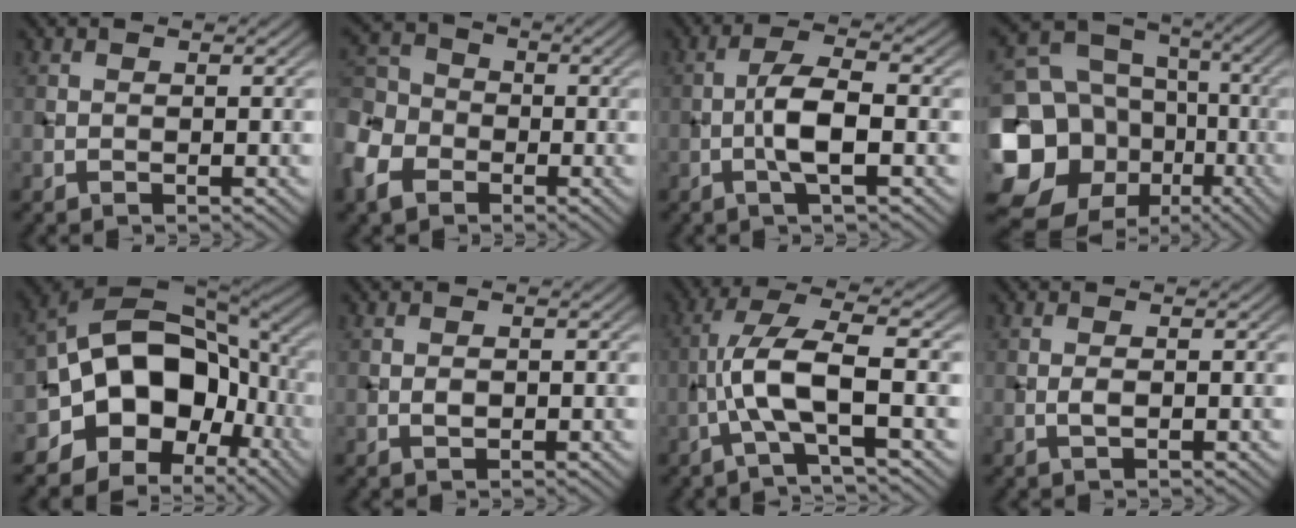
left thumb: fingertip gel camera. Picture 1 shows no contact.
{"total": 8.5, "force": [-4.2, 6.3, 3.9], "torque": [-0.120, -0.010, -0.107]}
{"total": 5.0, "force": [-1.1, 1.2, 4.7], "torque": [-0.093, 0.013, -0.029]}
{"total": 18.9, "force": [-4.0, 16.3, 8.8], "torque": [-0.230, -0.021, -0.071]}
{"total": 16.3, "force": [-3.7, 12.2, 10.2], "torque": [-0.181, -0.010, -0.067]}
{"total": 1.0, "force": [0.0, 0.7, 0.7], "torque": [-0.011, 0.001, 0.000]}
{"total": 7.5, "force": [-1.7, 1.7, 7.1], "torque": [-0.142, 0.020, -0.043]}
{"total": 1.1, "force": [-0.1, 0.4, 1.0], "torque": [-0.022, 0.001, -0.002]}